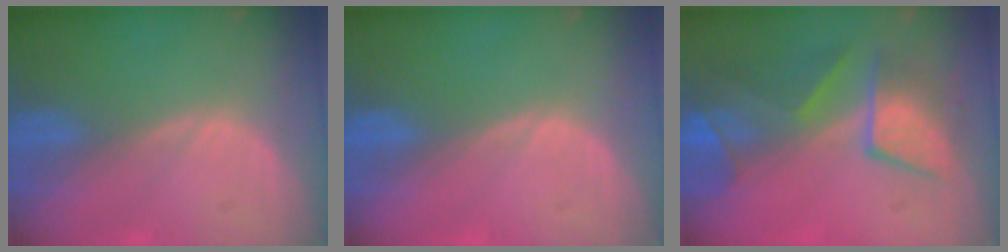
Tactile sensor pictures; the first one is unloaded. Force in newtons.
{"total": 0.0}
{"total": 8.9, "press": 8.4, "slide": 2.9}